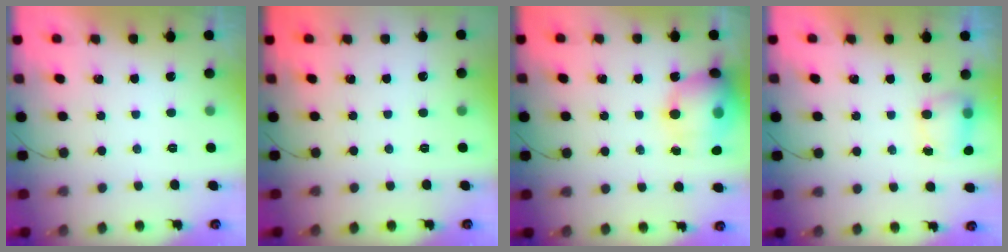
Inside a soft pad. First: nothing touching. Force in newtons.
{"total": 0.0}
{"total": 16.4, "press": 16.0, "slide": 3.5}
{"total": 5.8, "press": 5.8, "slide": 0.6}